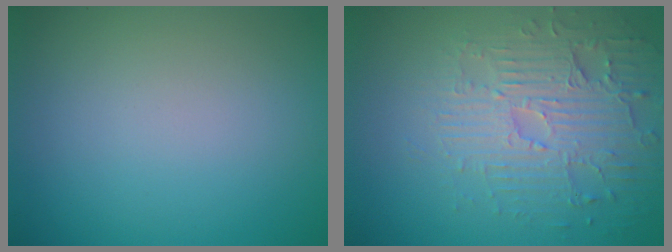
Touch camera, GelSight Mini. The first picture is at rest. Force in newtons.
{"total": 4.4, "press": 4.0, "slide": 1.7}